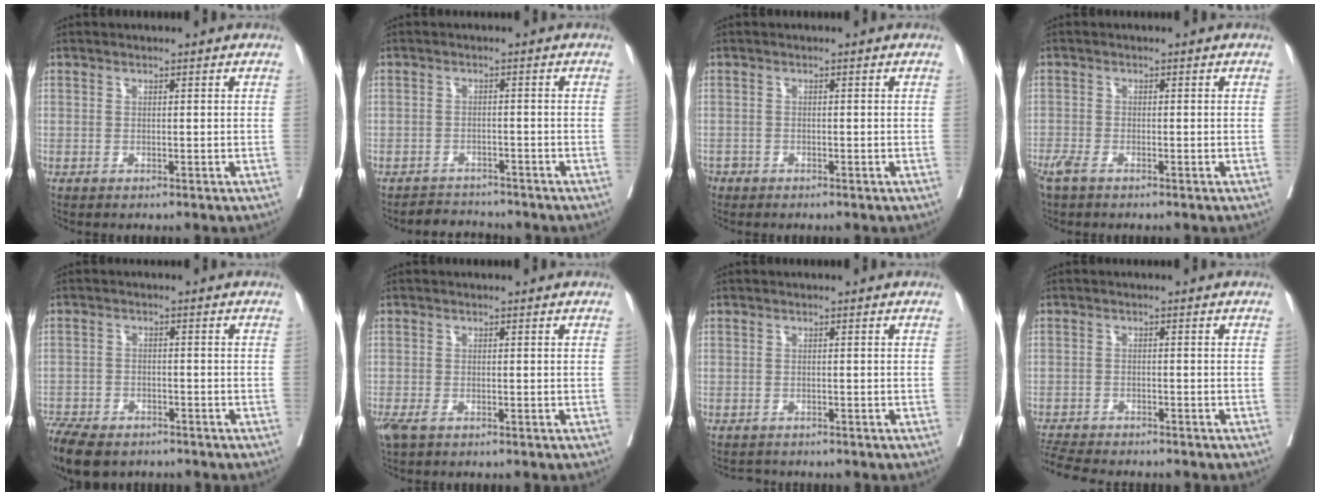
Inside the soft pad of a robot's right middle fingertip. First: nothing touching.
{"total": 3.2, "force": [-3.0, 0.8, -0.8], "torque": [0.010, -0.006, -0.048]}
{"total": 1.2, "force": [-1.0, 0.7, 0.0], "torque": [-0.002, 0.001, -0.020]}
{"total": 2.8, "force": [-2.0, 0.8, 1.7], "torque": [-0.039, -0.007, -0.040]}
{"total": 10.5, "force": [-8.1, 4.6, 4.8], "torque": [-0.100, -0.014, -0.128]}
{"total": 2.9, "force": [-1.8, 1.2, 1.9], "torque": [-0.046, -0.010, -0.030]}
{"total": 1.3, "force": [-1.2, 0.4, -0.2], "torque": [-0.004, -0.006, -0.021]}
{"total": 8.3, "force": [-7.7, 1.1, 3.1], "torque": [-0.053, -0.014, -0.123]}